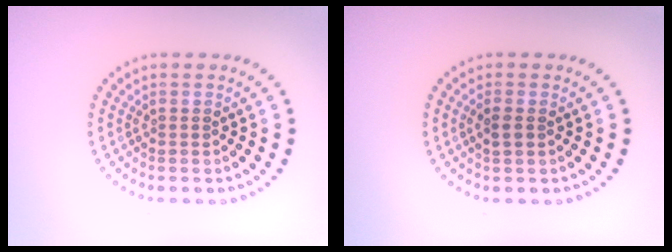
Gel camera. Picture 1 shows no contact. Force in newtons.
{"total": 1.2, "press": 1.2, "slide": 0.2}